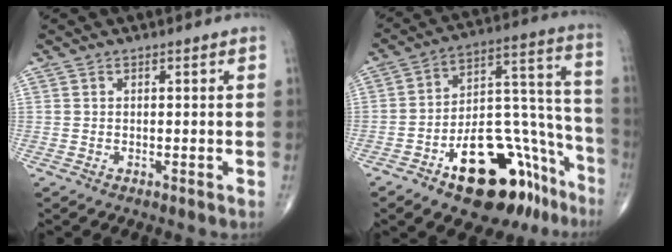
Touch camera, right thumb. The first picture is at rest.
{"total": 23.6, "force": [-13.3, 11.5, 15.8], "torque": [-0.152, 0.116, -0.193]}